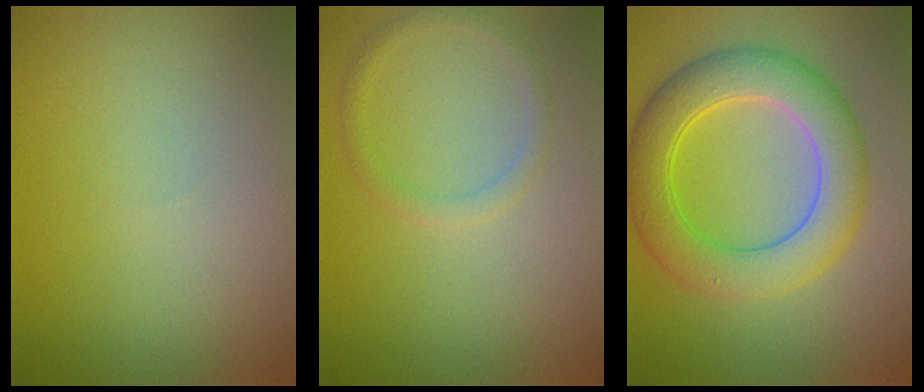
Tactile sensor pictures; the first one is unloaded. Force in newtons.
{"total": 1.3, "press": 1.3, "slide": 0.0}
{"total": 6.6, "press": 6.6, "slide": 0.2}